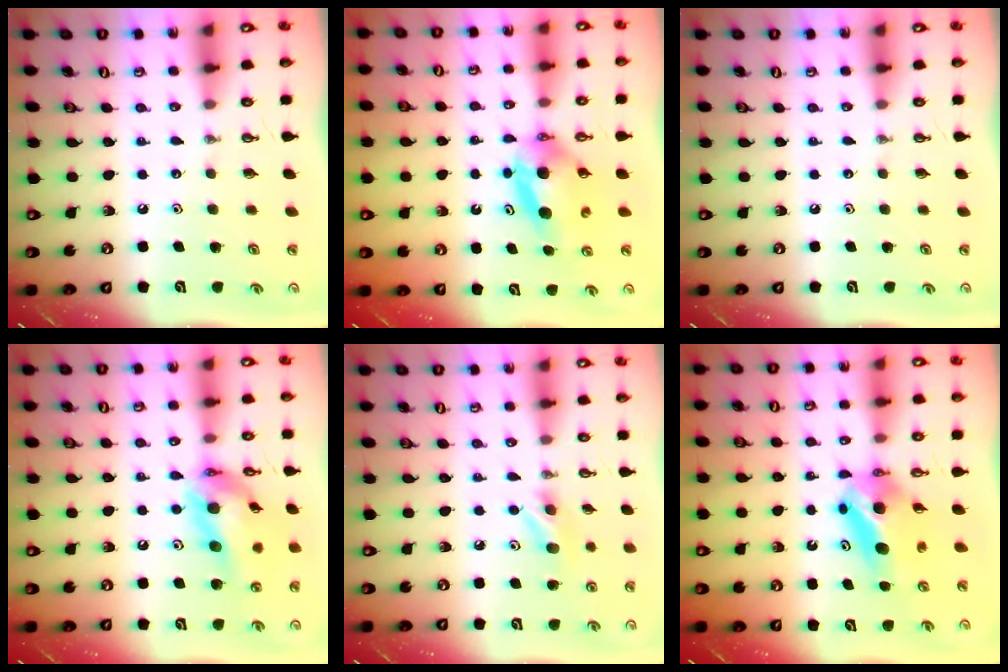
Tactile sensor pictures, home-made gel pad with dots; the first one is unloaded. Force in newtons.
{"total": 6.9, "press": 5.6, "slide": 4.0}
{"total": 0.0}
{"total": 15.7, "press": 15.6, "slide": 2.0}
{"total": 8.6, "press": 8.2, "slide": 2.4}
{"total": 8.1, "press": 6.0, "slide": 5.4}